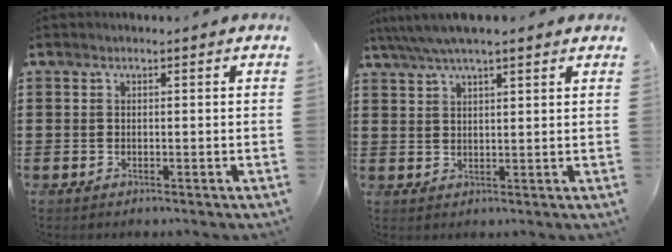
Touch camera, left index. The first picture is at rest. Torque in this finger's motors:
{"motor_torque": [0.62, -0.55, 0.88, 0.21]}